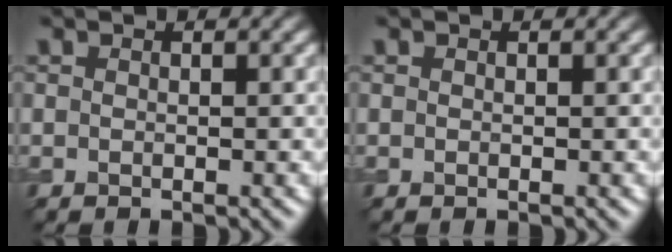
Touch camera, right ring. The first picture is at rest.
{"total": 0.0}